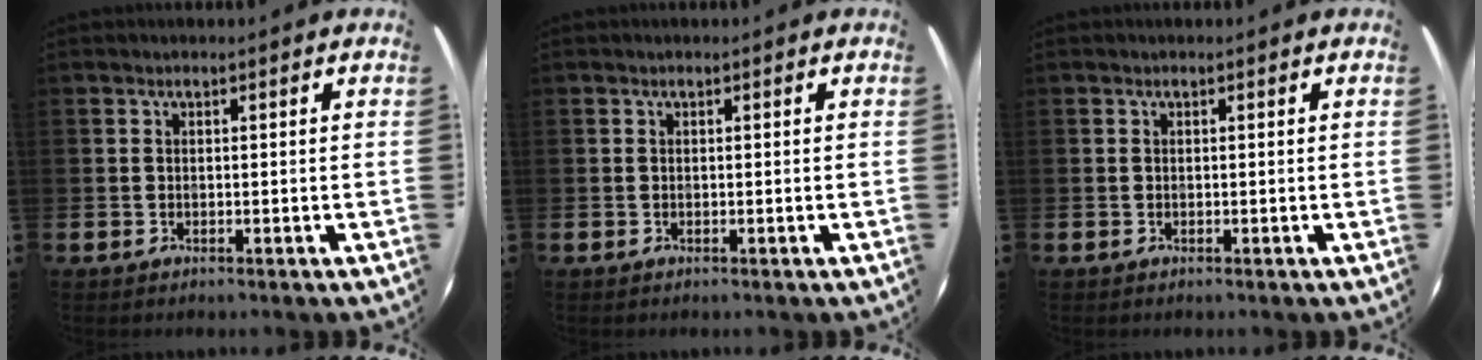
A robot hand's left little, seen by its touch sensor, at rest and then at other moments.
{"total": 0.0}
{"total": 0.0}